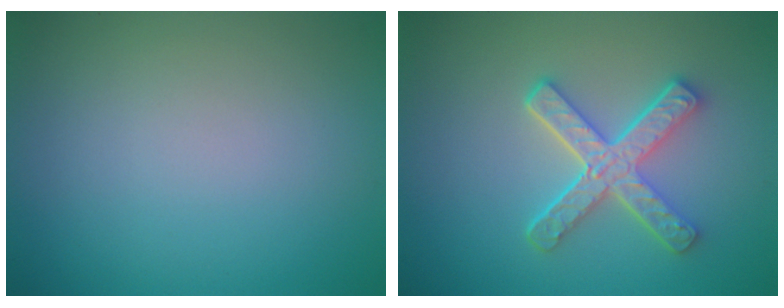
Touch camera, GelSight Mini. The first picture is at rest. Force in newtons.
{"total": 4.7, "press": 3.7, "slide": 2.8}